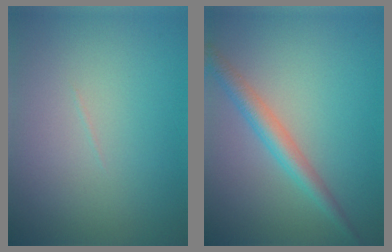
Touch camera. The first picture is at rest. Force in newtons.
{"total": 3.0, "press": 3.0, "slide": 0.0}